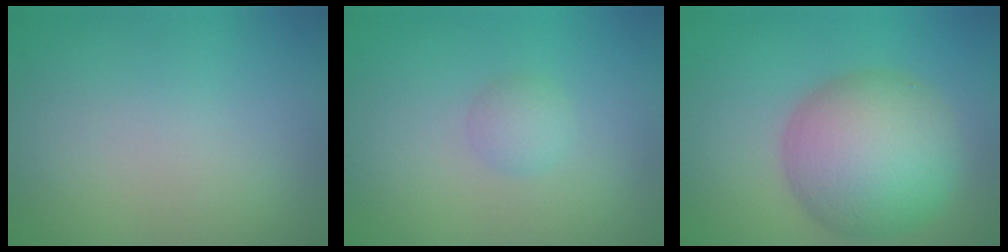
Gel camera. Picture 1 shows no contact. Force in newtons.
{"total": 1.3, "press": 1.3, "slide": 0.1}
{"total": 8.4, "press": 8.4, "slide": 0.5}